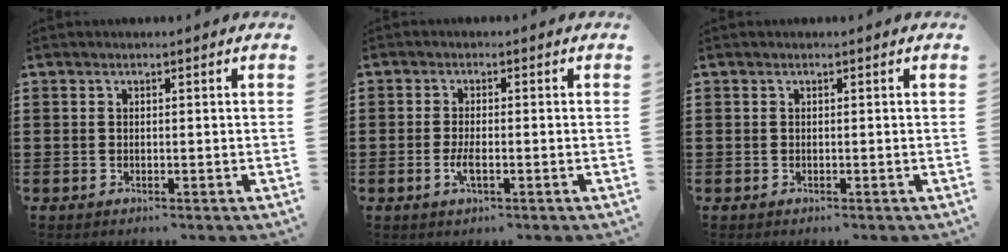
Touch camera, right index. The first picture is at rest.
{"total": 2.6, "force": [-0.9, 0.7, 2.4], "torque": [-0.056, -0.006, -0.020]}
{"total": 0.0}